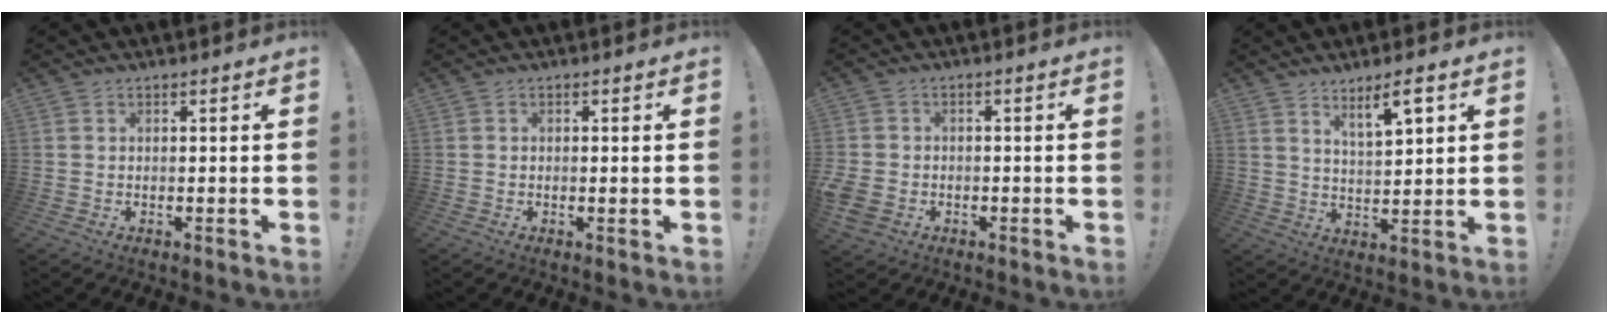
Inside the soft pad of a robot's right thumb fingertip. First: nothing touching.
{"total": 0.8, "force": [0.2, -0.3, 0.7], "torque": [-0.006, -0.005, 0.002]}
{"total": 4.5, "force": [-1.4, 3.6, 2.3], "torque": [-0.072, 0.001, -0.023]}
{"total": 7.1, "force": [4.9, 1.1, 5.0], "torque": [-0.075, -0.030, 0.080]}